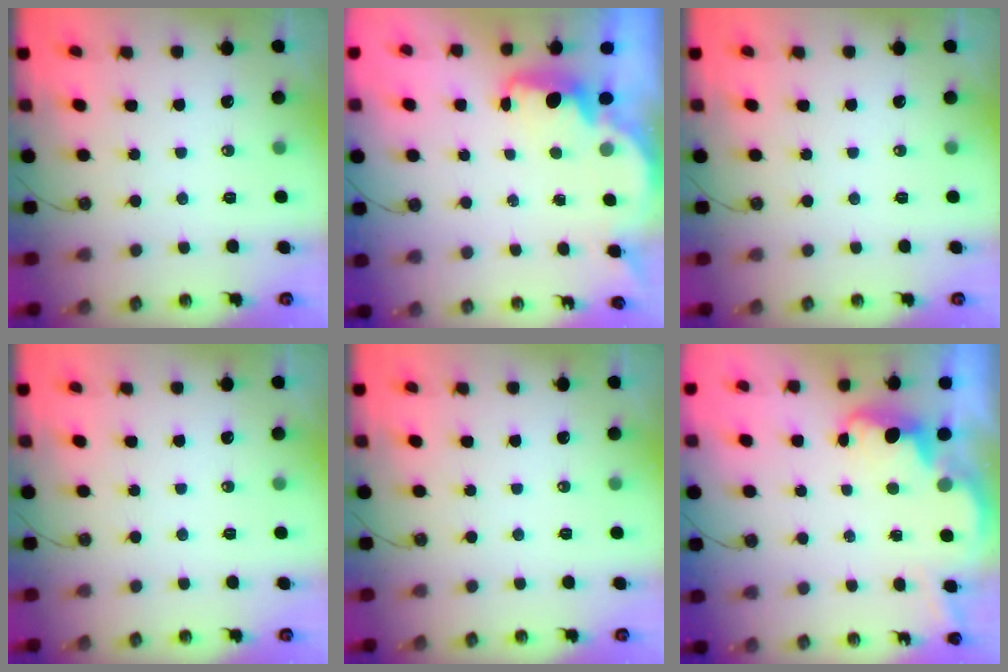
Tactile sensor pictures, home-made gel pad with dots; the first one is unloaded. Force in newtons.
{"total": 2.2, "press": 2.1, "slide": 0.6}
{"total": 0.0}
{"total": 0.0}
{"total": 0.0}
{"total": 4.0, "press": 3.9, "slide": 0.6}